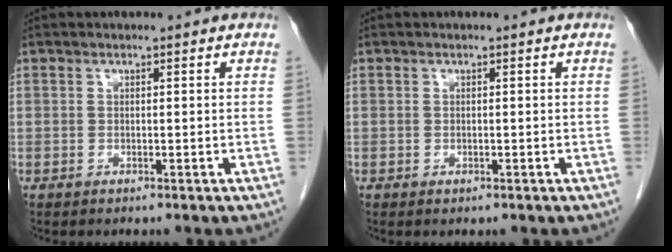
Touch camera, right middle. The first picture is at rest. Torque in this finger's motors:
{"motor_torque": [-0.20, 0.08, -0.17, -0.04]}